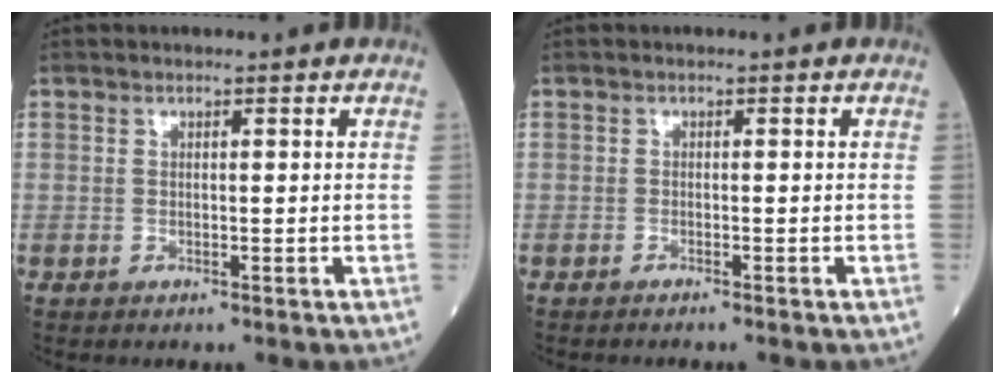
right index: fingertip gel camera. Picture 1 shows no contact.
{"total": 1.0, "force": [-0.9, -0.1, 0.3], "torque": [-0.005, 0.000, -0.014]}